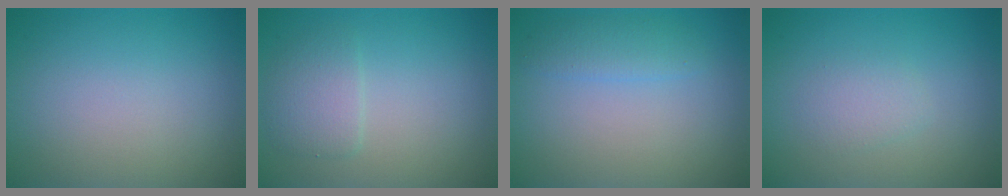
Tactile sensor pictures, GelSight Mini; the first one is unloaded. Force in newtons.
{"total": 2.3, "press": 2.3, "slide": 0.3}
{"total": 1.7, "press": 1.7, "slide": 0.1}
{"total": 1.4, "press": 1.4, "slide": 0.1}